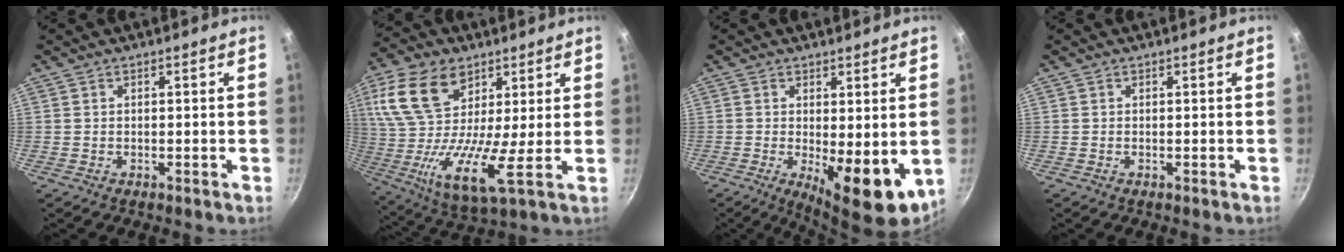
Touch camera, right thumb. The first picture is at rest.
{"total": 20.7, "force": [8.1, 11.0, 15.6], "torque": [-0.307, -0.018, 0.136]}
{"total": 10.4, "force": [-1.1, 3.9, 9.6], "torque": [-0.119, -0.014, -0.003]}
{"total": 0.0}